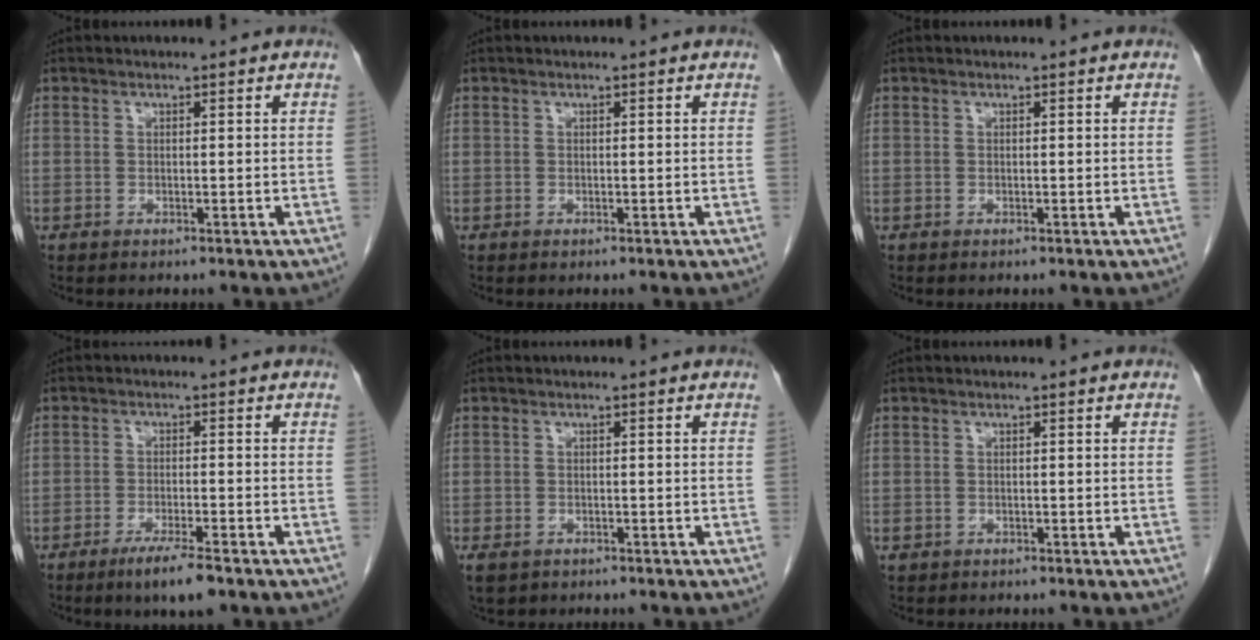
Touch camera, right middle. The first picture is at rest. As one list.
[{"total": 0.0}, {"total": 0.0}, {"total": 5.5, "force": [-3.7, 0.4, 4.1], "torque": [-0.077, -0.012, -0.062]}, {"total": 2.3, "force": [-1.5, 1.5, 0.9], "torque": [-0.022, -0.003, -0.019]}, {"total": 0.7, "force": [-0.4, 0.6, 0.1], "torque": [-0.007, 0.003, -0.006]}]